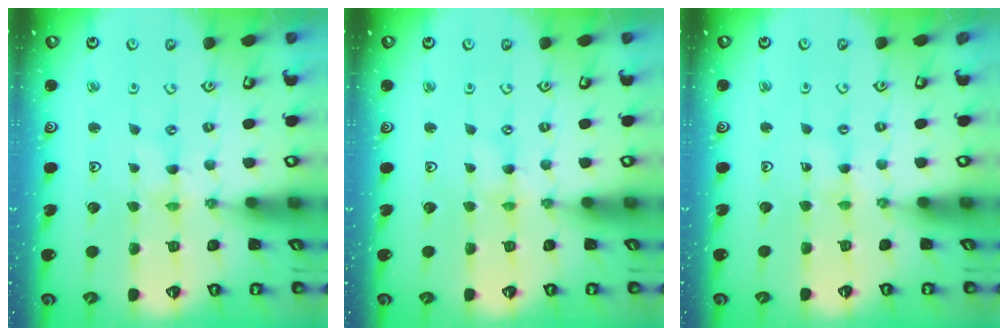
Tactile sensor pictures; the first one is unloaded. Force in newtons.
{"total": 0.0}
{"total": 1.4, "press": 1.3, "slide": 0.2}